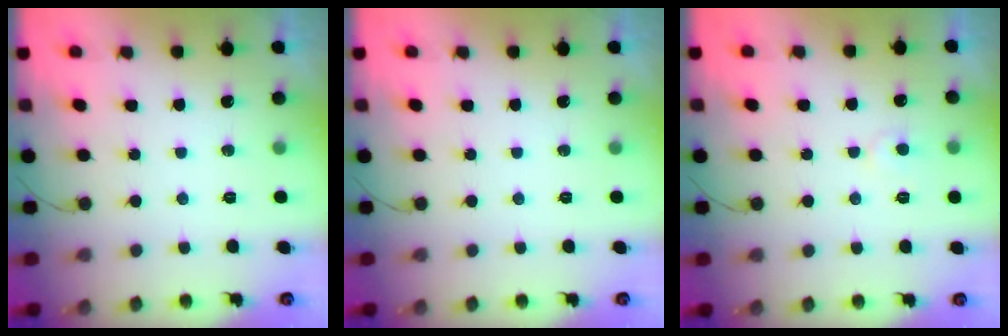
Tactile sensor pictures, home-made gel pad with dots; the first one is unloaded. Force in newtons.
{"total": 0.0}
{"total": 3.9, "press": 3.9, "slide": 0.3}